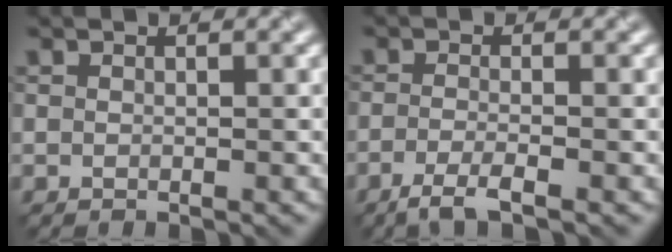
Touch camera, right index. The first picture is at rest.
{"total": 2.7, "force": [-1.7, 0.5, 2.1], "torque": [-0.038, -0.005, -0.041]}